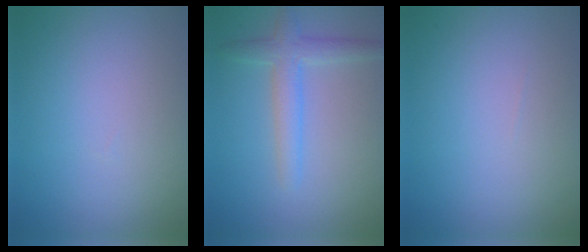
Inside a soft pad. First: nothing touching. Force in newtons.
{"total": 3.0, "press": 3.0, "slide": 0.2}
{"total": 0.0}